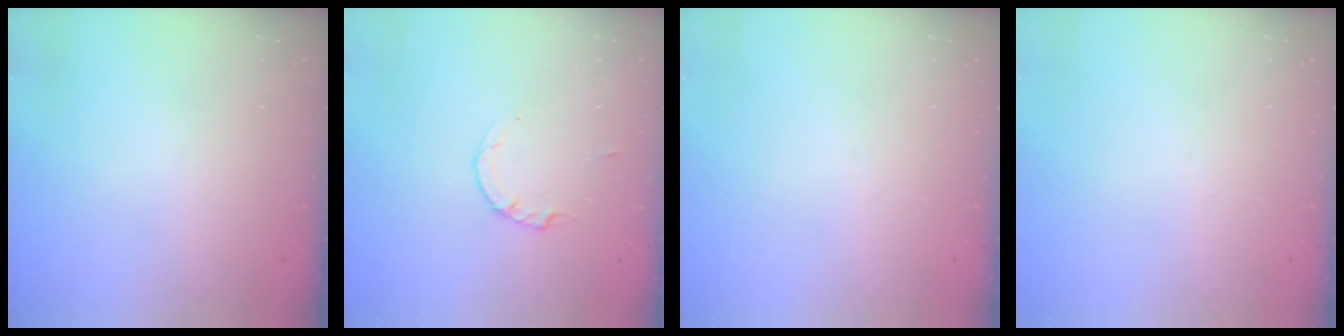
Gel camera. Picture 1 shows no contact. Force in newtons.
{"total": 2.2, "press": 2.1, "slide": 0.3}
{"total": 0.0}
{"total": 0.0}